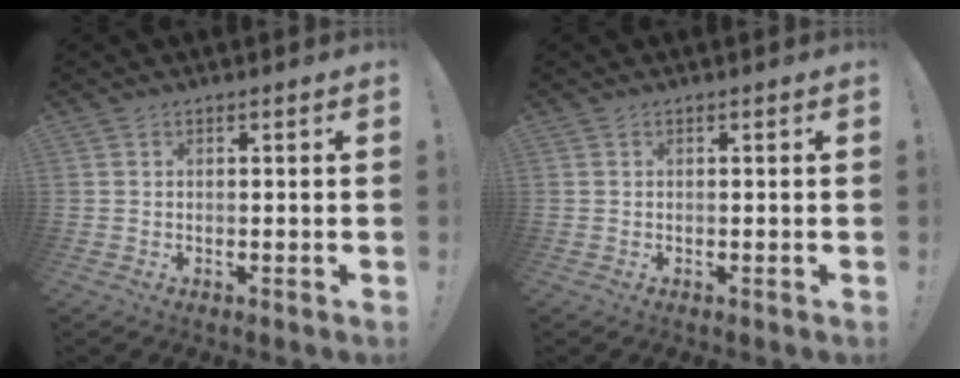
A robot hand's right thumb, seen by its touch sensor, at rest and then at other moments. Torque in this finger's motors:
{"motor_torque": [-0.03, 0.03, 0.00, 0.00, 0.00]}